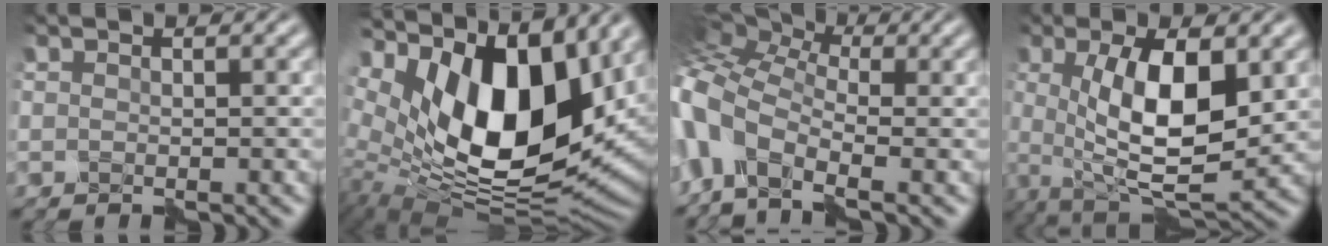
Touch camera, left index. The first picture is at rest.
{"total": 14.9, "force": [4.7, 8.1, 11.6], "torque": [-0.197, -0.011, 0.082]}
{"total": 9.0, "force": [-2.4, 5.3, 6.8], "torque": [-0.156, 0.006, -0.064]}
{"total": 8.7, "force": [1.3, 3.0, 8.1], "torque": [-0.135, -0.008, 0.024]}